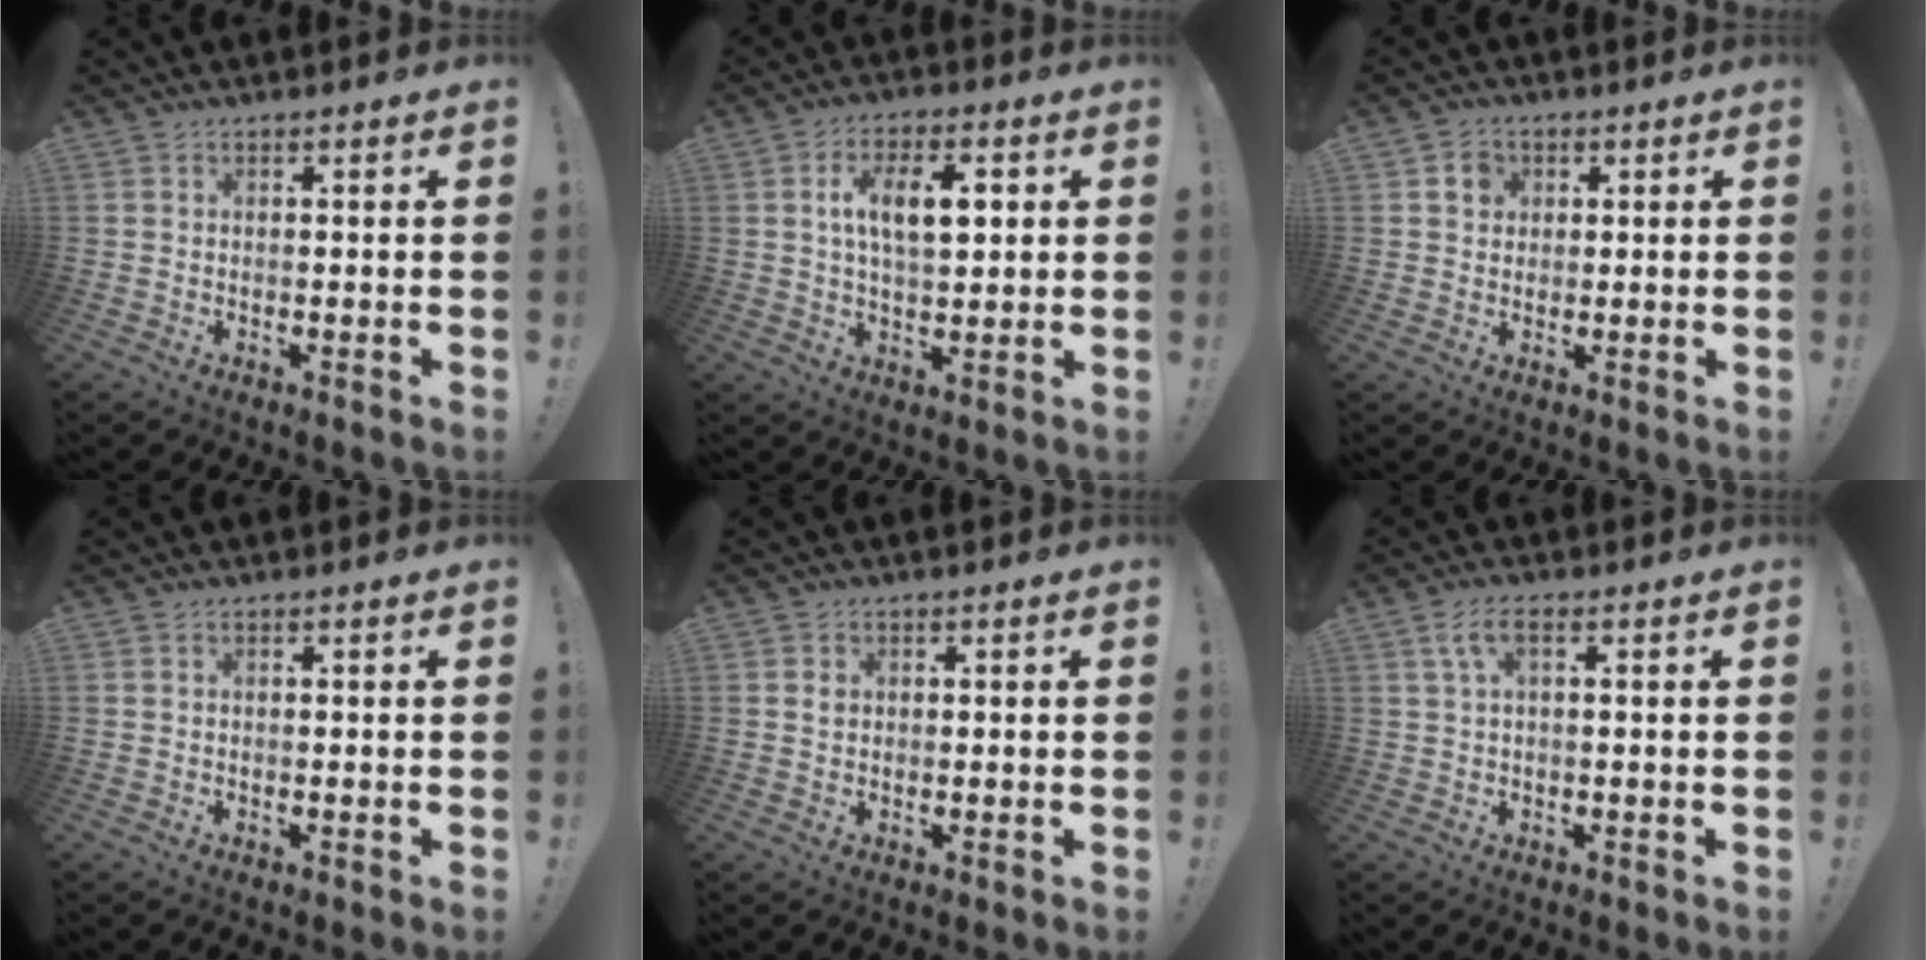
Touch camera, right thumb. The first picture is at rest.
{"total": 10.6, "force": [2.3, 5.3, 8.9], "torque": [-0.142, 0.009, 0.038]}
{"total": 4.5, "force": [1.7, 4.0, 1.4], "torque": [-0.016, -0.002, 0.030]}
{"total": 0.0}
{"total": 1.1, "force": [0.3, 1.0, 0.3], "torque": [0.005, -0.002, 0.003]}
{"total": 4.6, "force": [1.4, 1.5, 4.1], "torque": [-0.076, 0.005, 0.025]}